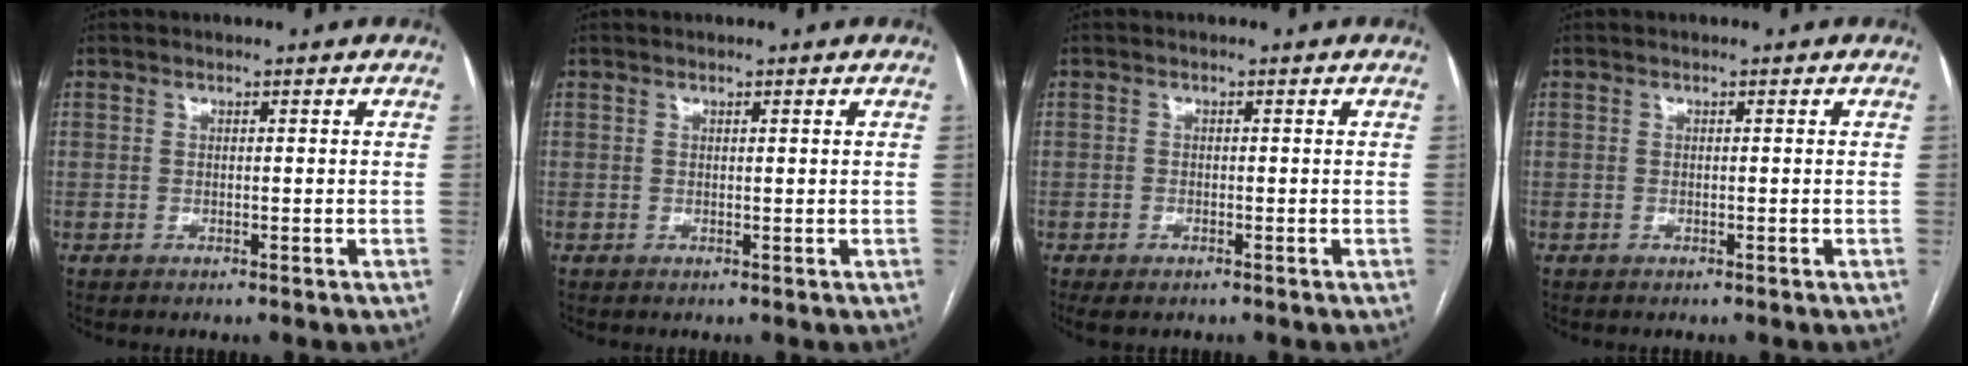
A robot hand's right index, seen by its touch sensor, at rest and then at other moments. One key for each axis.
{"total": 0.0}
{"total": 2.0, "fx": -1.3, "fy": 1.0, "fz": 1.1, "tx": -0.021, "ty": -0.002, "tz": -0.014}
{"total": 0.0}